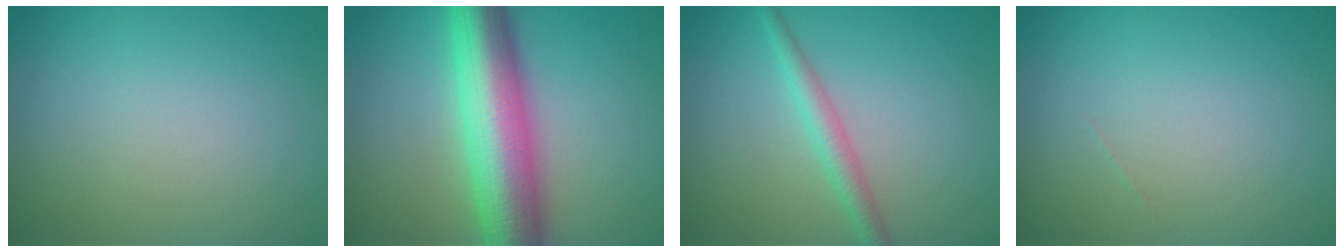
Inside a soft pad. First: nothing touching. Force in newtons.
{"total": 10.0, "press": 10.0, "slide": 0.1}
{"total": 2.2, "press": 2.2, "slide": 0.0}
{"total": 0.0}